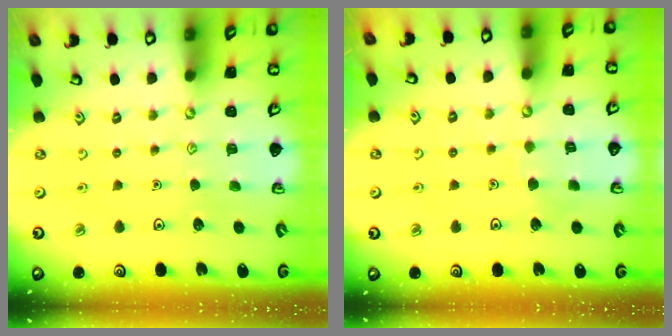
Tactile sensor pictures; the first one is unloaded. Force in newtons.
{"total": 3.8, "press": 3.8, "slide": 0.2}